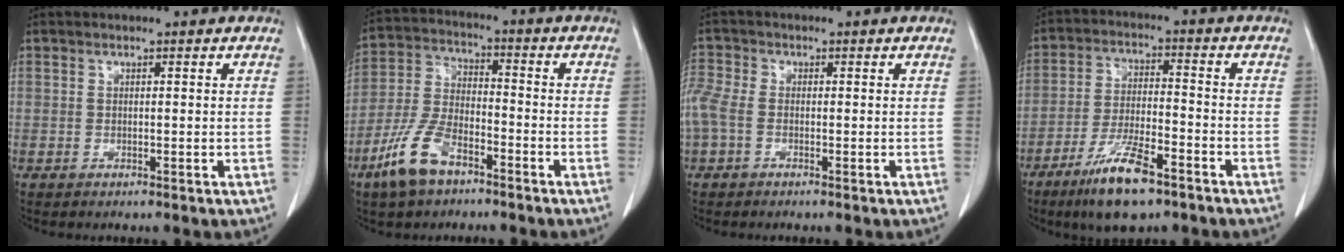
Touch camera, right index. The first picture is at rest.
{"total": 10.0, "force": [-6.2, 4.3, 6.5], "torque": [-0.157, 0.000, -0.123]}
{"total": 5.3, "force": [-1.0, 3.3, 4.0], "torque": [-0.128, 0.015, -0.022]}
{"total": 10.6, "force": [-6.9, 2.3, 7.8], "torque": [-0.151, -0.019, -0.116]}